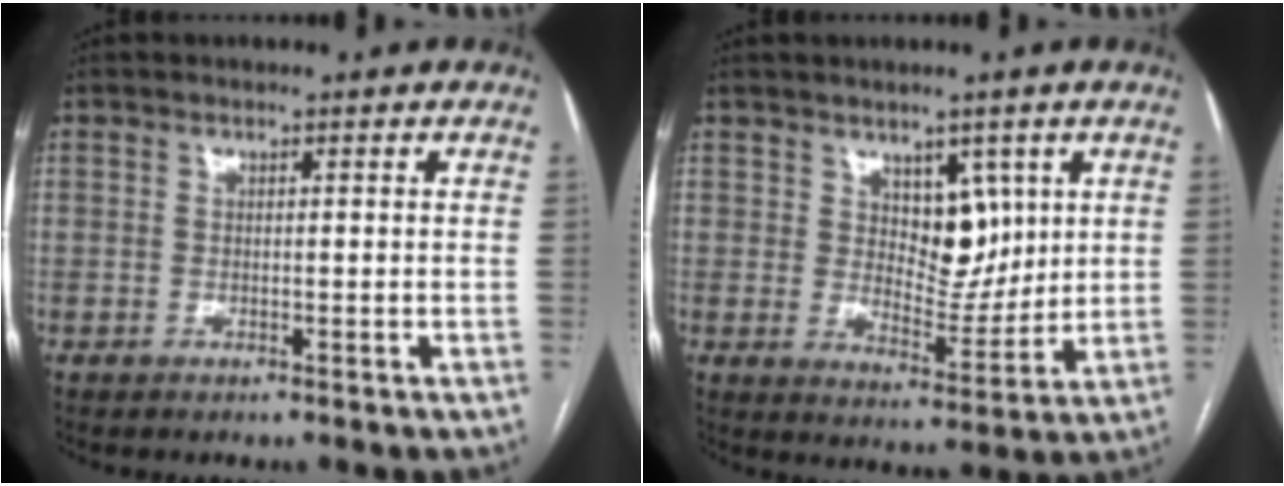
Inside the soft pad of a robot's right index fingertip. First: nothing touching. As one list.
[{"total": 7.1, "force": [2.9, 4.2, 5.0], "torque": [-0.070, 0.001, 0.056]}]